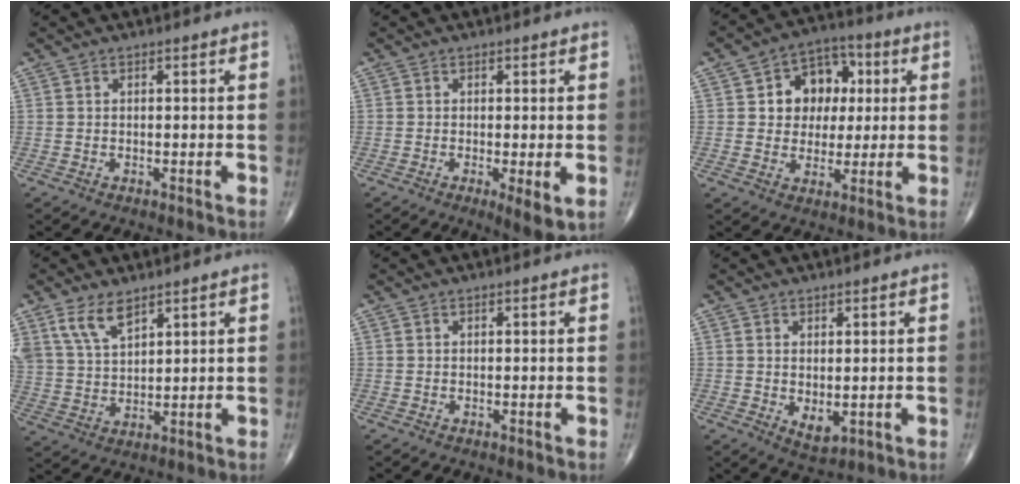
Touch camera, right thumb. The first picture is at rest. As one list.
[{"total": 4.5, "force": [-1.1, 1.1, 4.3], "torque": [-0.073, -0.016, -0.020]}, {"total": 11.5, "force": [2.2, 9.0, 6.8], "torque": [-0.047, 0.011, 0.031]}, {"total": 7.5, "force": [5.0, 3.4, 4.4], "torque": [-0.080, -0.018, 0.108]}, {"total": 0.0}, {"total": 3.7, "force": [-0.2, 2.0, 3.1], "torque": [-0.042, -0.009, 0.007]}]